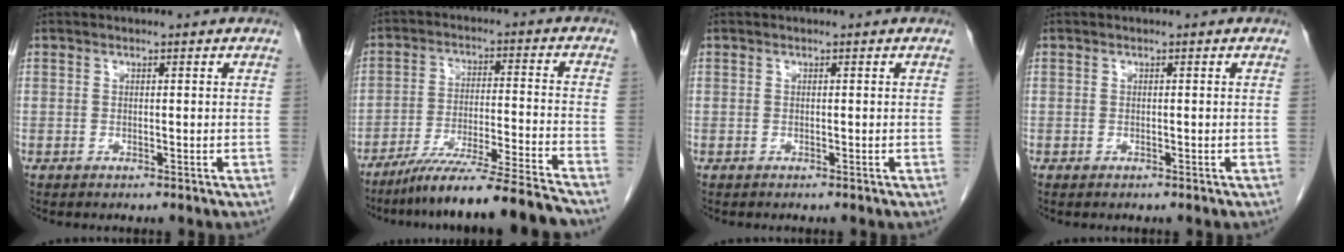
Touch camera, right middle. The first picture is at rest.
{"total": 15.5, "force": [-13.6, -2.1, 7.1], "torque": [-0.100, -0.020, -0.224]}
{"total": 0.0}
{"total": 0.0}